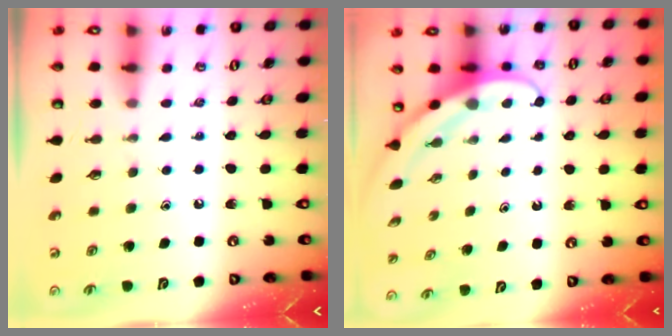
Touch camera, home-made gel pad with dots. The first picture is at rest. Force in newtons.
{"total": 3.7, "press": 3.7, "slide": 0.3}